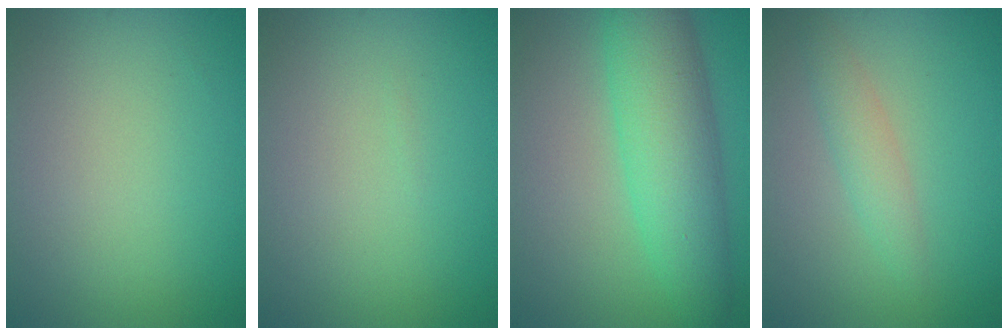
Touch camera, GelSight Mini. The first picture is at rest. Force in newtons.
{"total": 0.0}
{"total": 7.2, "press": 7.2, "slide": 0.1}
{"total": 2.0, "press": 2.0, "slide": 0.0}